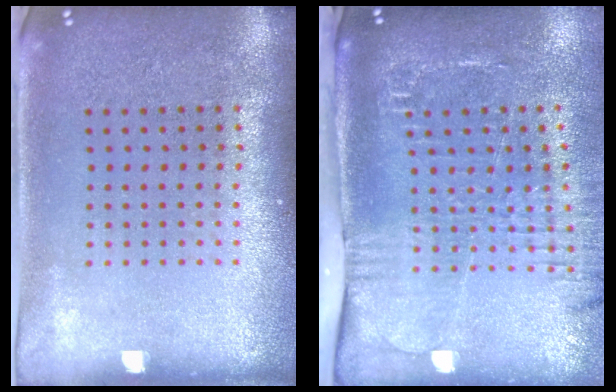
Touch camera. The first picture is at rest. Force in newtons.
{"total": 2.6, "press": 2.1, "slide": 1.6}